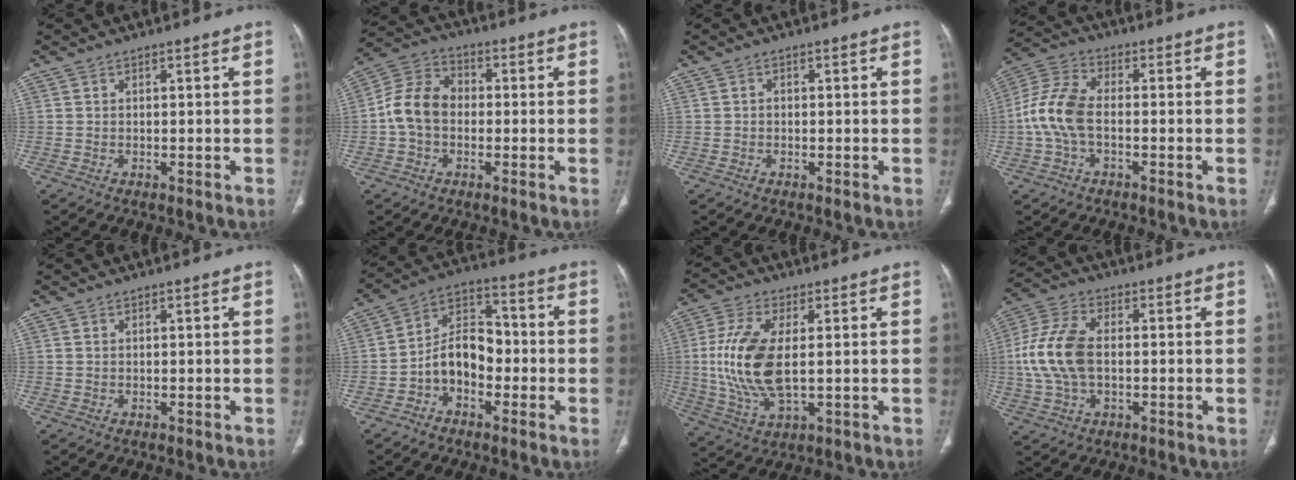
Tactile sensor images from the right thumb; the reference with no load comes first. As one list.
[{"total": 9.6, "force": [-0.8, 7.3, 6.2], "torque": [-0.110, 0.033, -0.028]}, {"total": 0.6, "force": [-0.2, 0.5, 0.3], "torque": [-0.001, 0.001, -0.005]}, {"total": 9.7, "force": [-1.5, 5.5, 7.8], "torque": [-0.177, 0.029, -0.037]}, {"total": 0.0}, {"total": 10.5, "force": [-3.0, 7.4, 6.9], "torque": [-0.093, 0.045, -0.065]}, {"total": 13.8, "force": [0.6, 6.5, 12.1], "torque": [-0.266, -0.008, 0.017]}, {"total": 11.9, "force": [-0.3, 7.1, 9.6], "torque": [-0.212, 0.018, -0.007]}]